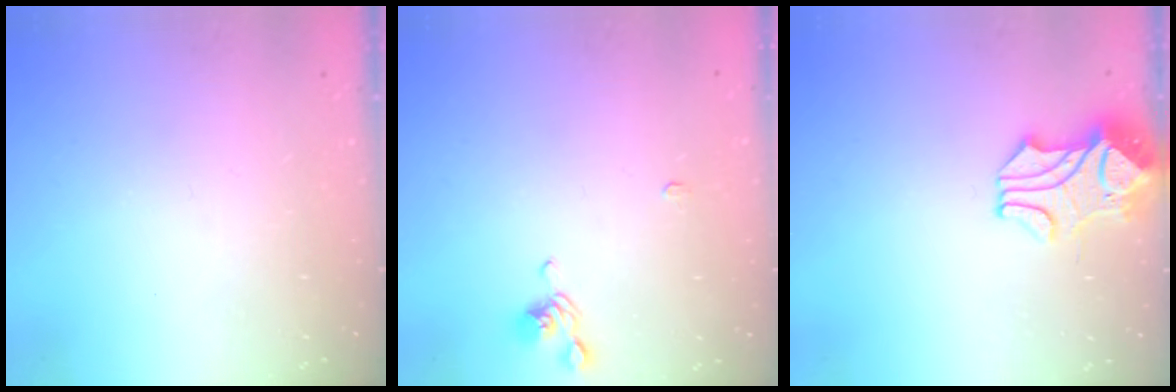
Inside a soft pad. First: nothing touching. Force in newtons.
{"total": 1.0, "press": 0.8, "slide": 0.5}
{"total": 2.3, "press": 2.0, "slide": 1.2}